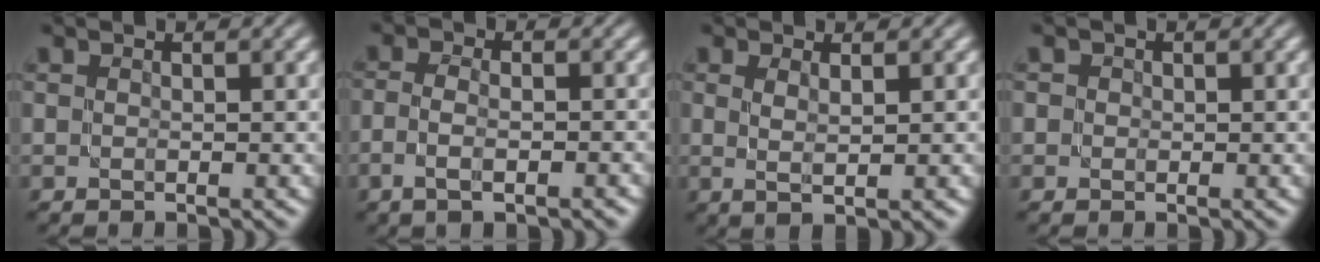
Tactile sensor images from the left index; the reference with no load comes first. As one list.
[{"total": 3.1, "force": [-1.2, 1.3, 2.5], "torque": [-0.034, 0.001, -0.017]}, {"total": 1.8, "force": [0.6, 0.3, 1.7], "torque": [-0.026, -0.001, 0.010]}, {"total": 0.9, "force": [0.3, 0.8, 0.2], "torque": [0.008, -0.002, -0.008]}]